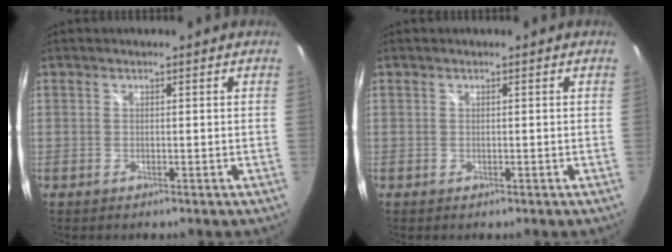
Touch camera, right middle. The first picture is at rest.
{"total": 0.0}